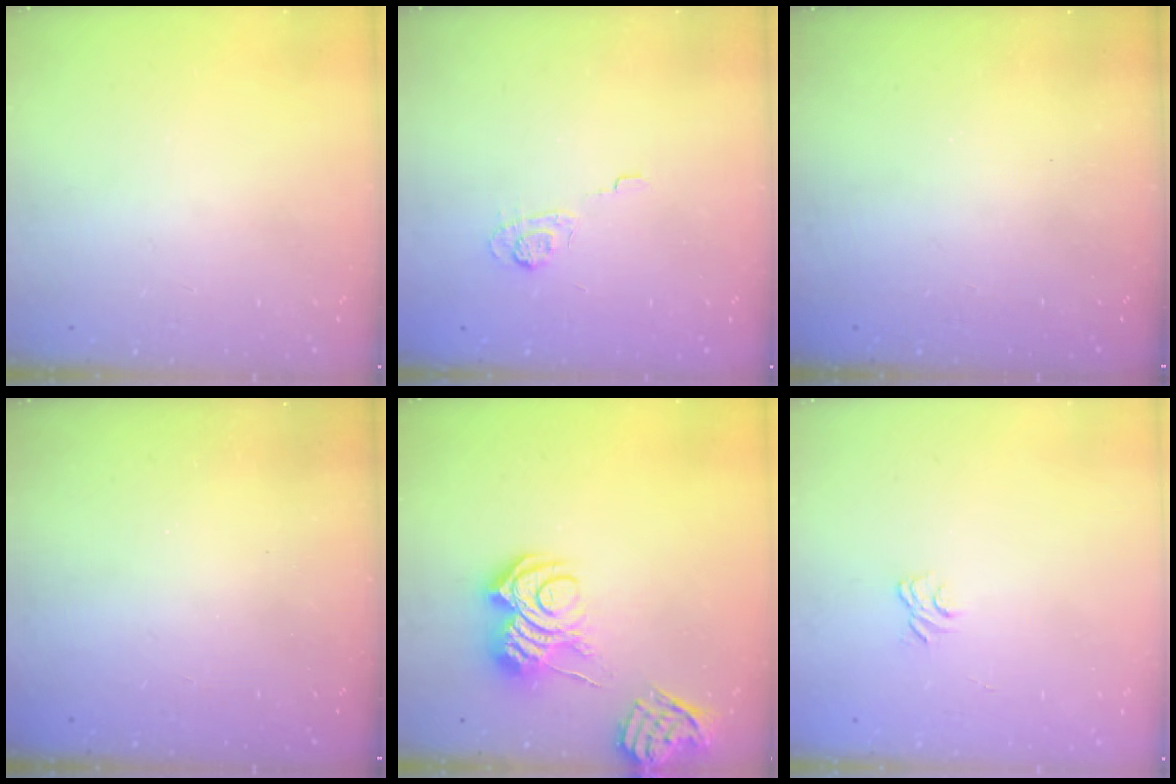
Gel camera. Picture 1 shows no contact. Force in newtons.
{"total": 3.5, "press": 3.2, "slide": 1.5}
{"total": 2.3, "press": 2.2, "slide": 0.7}
{"total": 2.5, "press": 2.4, "slide": 0.8}
{"total": 10.6, "press": 10.5, "slide": 1.0}
{"total": 2.9, "press": 2.6, "slide": 1.3}